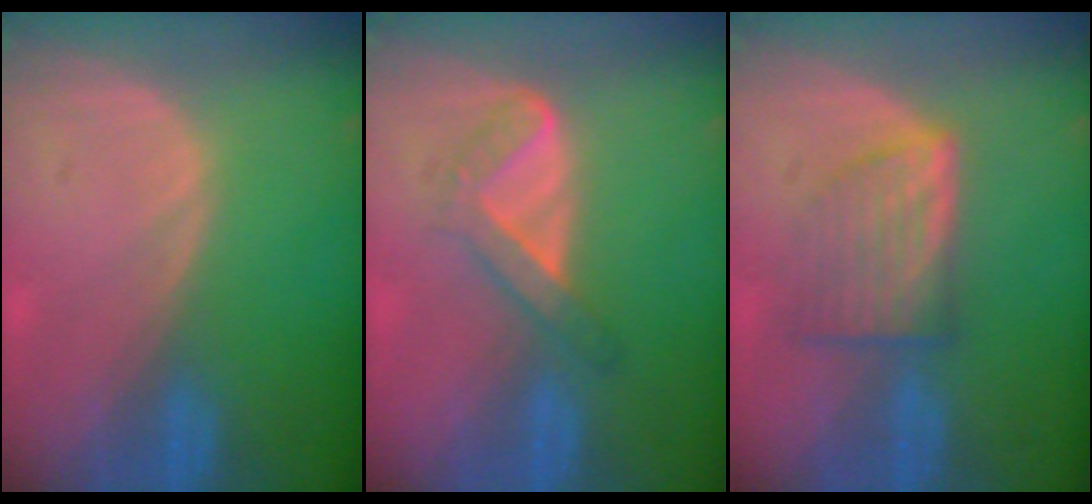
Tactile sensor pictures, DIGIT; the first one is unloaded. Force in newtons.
{"total": 4.4, "press": 4.2, "slide": 1.3}
{"total": 6.3, "press": 5.9, "slide": 2.1}